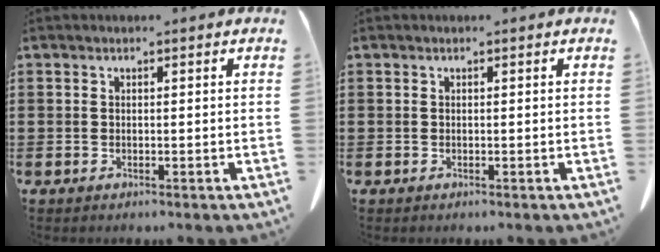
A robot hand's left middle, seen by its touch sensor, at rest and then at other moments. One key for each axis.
{"total": 0.0}